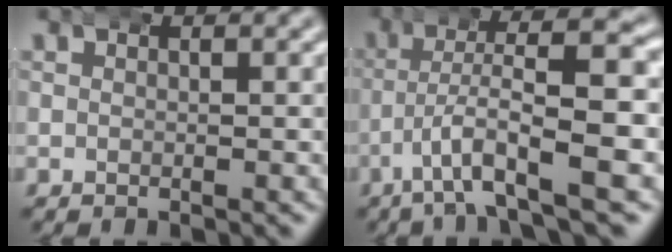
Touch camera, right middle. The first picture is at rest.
{"total": 7.4, "force": [-1.9, 1.9, 6.9], "torque": [-0.120, 0.000, -0.031]}